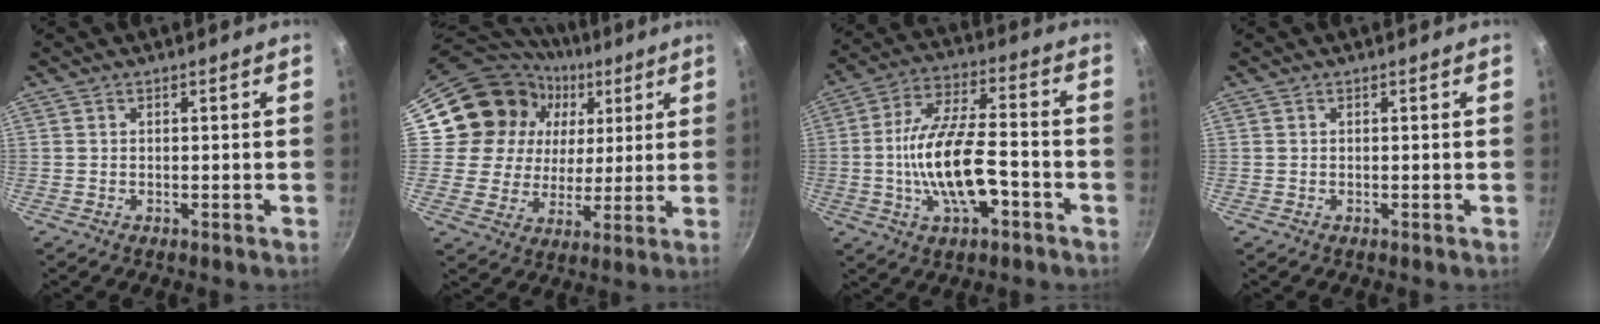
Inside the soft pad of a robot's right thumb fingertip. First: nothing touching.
{"total": 18.1, "force": [7.3, 15.0, 7.0], "torque": [-0.105, -0.007, 0.124]}
{"total": 15.6, "force": [-4.4, 6.6, 13.5], "torque": [-0.236, 0.037, -0.084]}
{"total": 0.0}